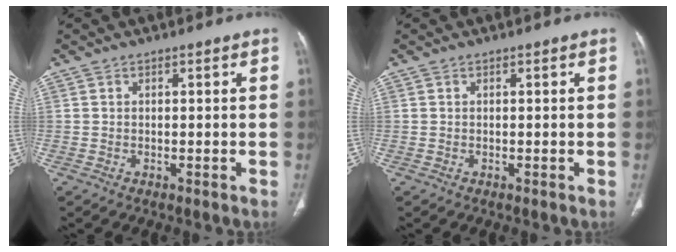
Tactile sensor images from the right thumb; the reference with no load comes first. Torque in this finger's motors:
{"motor_torque": [0.00, 0.00, 0.11, 0.13, 0.00]}